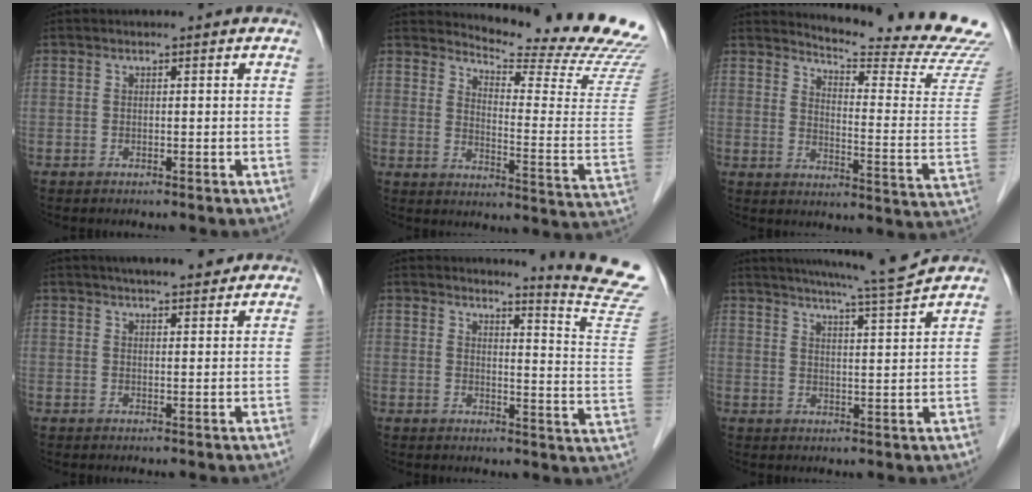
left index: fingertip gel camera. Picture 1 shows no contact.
{"total": 19.2, "force": [18.3, 0.1, 5.8], "torque": [-0.095, -0.131, 0.216]}
{"total": 19.4, "force": [18.6, -0.9, 5.2], "torque": [-0.088, -0.135, 0.218]}
{"total": 8.0, "force": [6.9, 1.3, 3.9], "torque": [-0.052, 0.017, 0.093]}
{"total": 12.8, "force": [12.4, -3.0, 1.7], "torque": [-0.032, -0.135, 0.129]}
{"total": 9.7, "force": [8.9, -1.9, 3.4], "torque": [-0.062, -0.017, 0.130]}